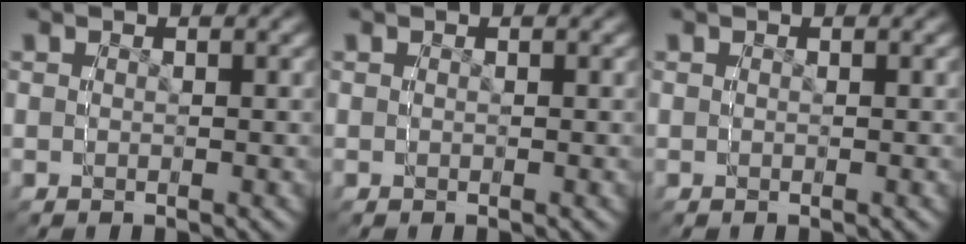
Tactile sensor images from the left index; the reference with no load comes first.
{"total": 0.0}
{"total": 0.0}